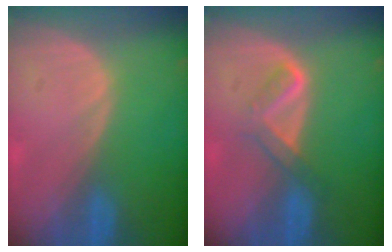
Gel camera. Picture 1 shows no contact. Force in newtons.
{"total": 3.7, "press": 3.7, "slide": 0.6}